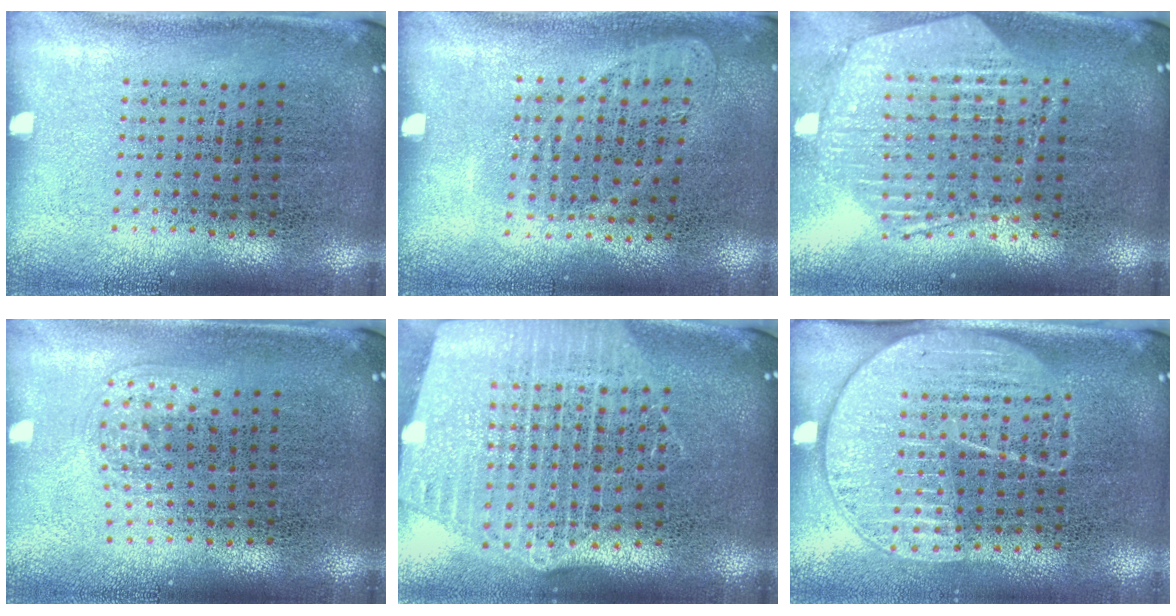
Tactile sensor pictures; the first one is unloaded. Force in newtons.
{"total": 0.9, "press": 0.9, "slide": 0.3}
{"total": 1.3, "press": 1.2, "slide": 0.3}
{"total": 1.0, "press": 0.6, "slide": 0.8}
{"total": 2.6, "press": 2.2, "slide": 1.4}
{"total": 1.8, "press": 1.5, "slide": 0.9}